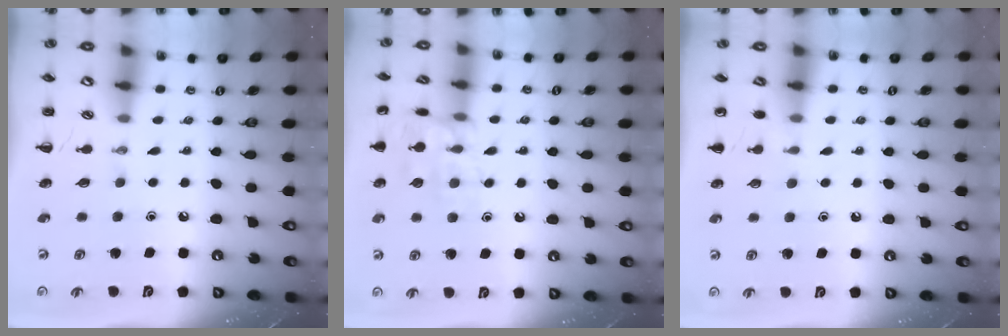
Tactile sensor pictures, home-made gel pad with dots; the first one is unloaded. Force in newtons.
{"total": 12.8, "press": 12.8, "slide": 0.6}
{"total": 5.9, "press": 5.7, "slide": 1.6}